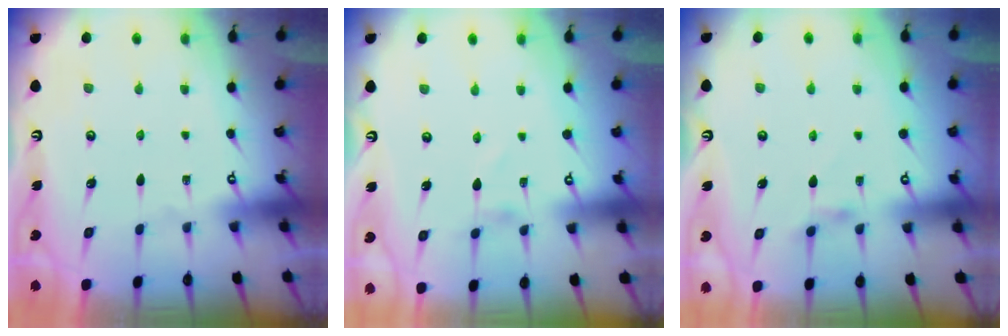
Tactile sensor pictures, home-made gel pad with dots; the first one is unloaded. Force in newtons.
{"total": 0.9, "press": 0.9, "slide": 0.1}
{"total": 2.4, "press": 2.3, "slide": 0.5}